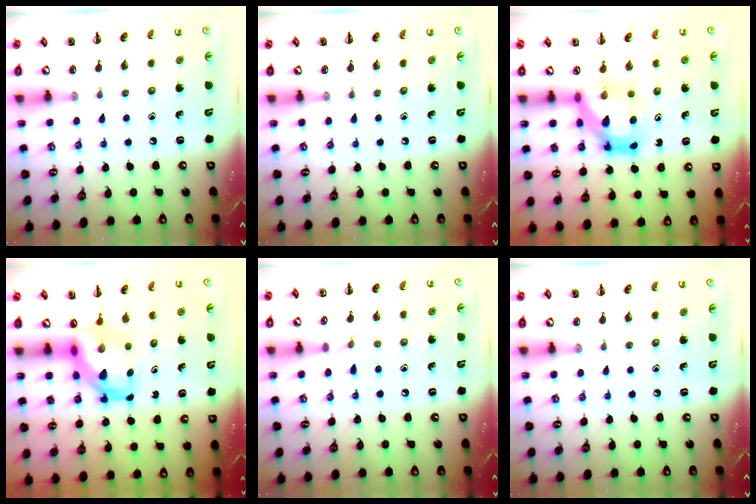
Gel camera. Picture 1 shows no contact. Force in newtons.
{"total": 0.0}
{"total": 7.0, "press": 6.9, "slide": 1.3}
{"total": 5.3, "press": 5.1, "slide": 1.5}
{"total": 5.8, "press": 5.5, "slide": 1.9}
{"total": 0.0}